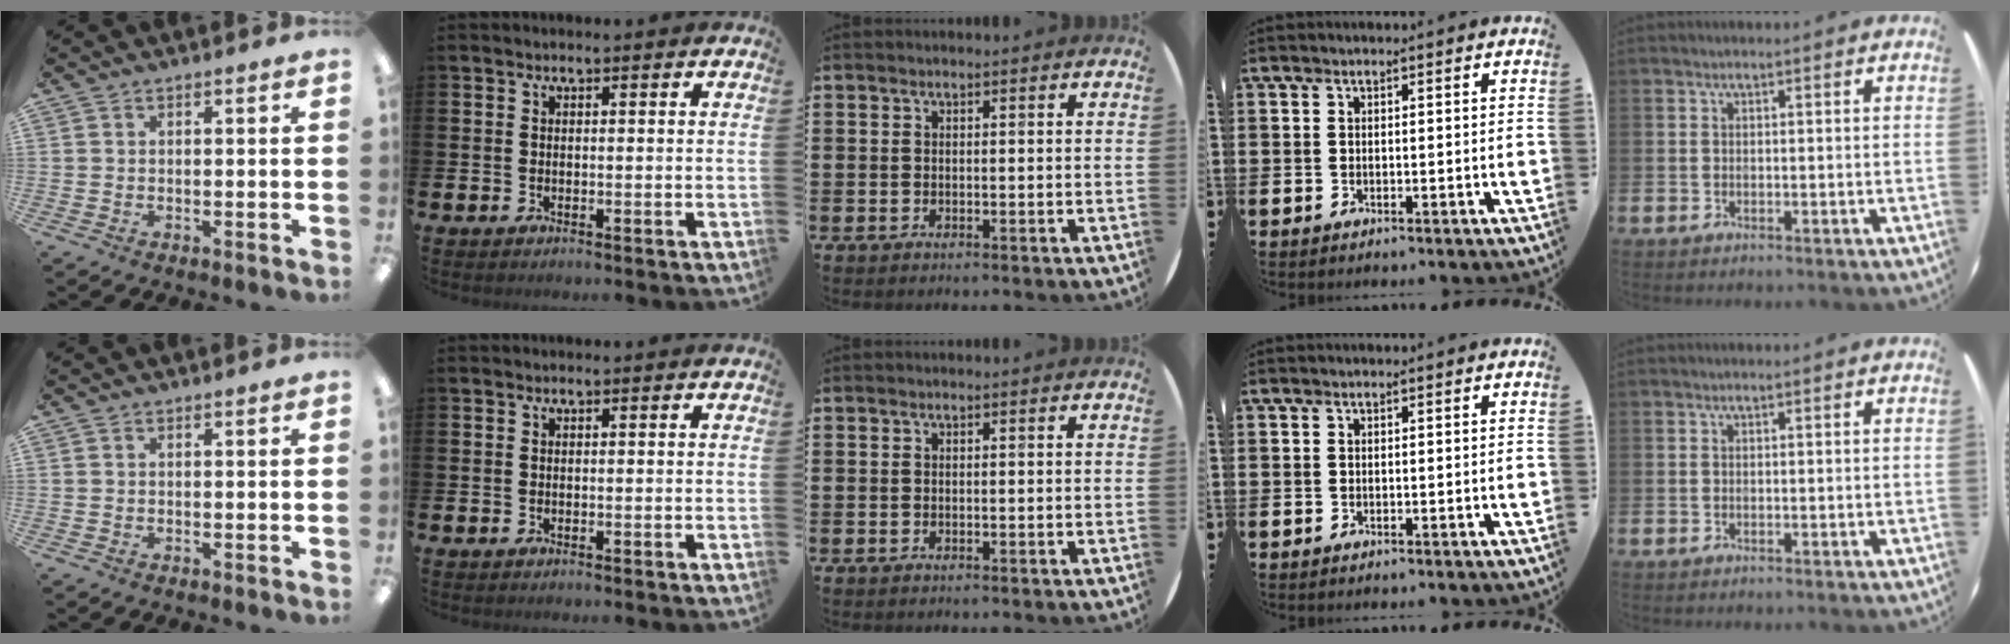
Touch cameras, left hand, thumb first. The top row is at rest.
{}